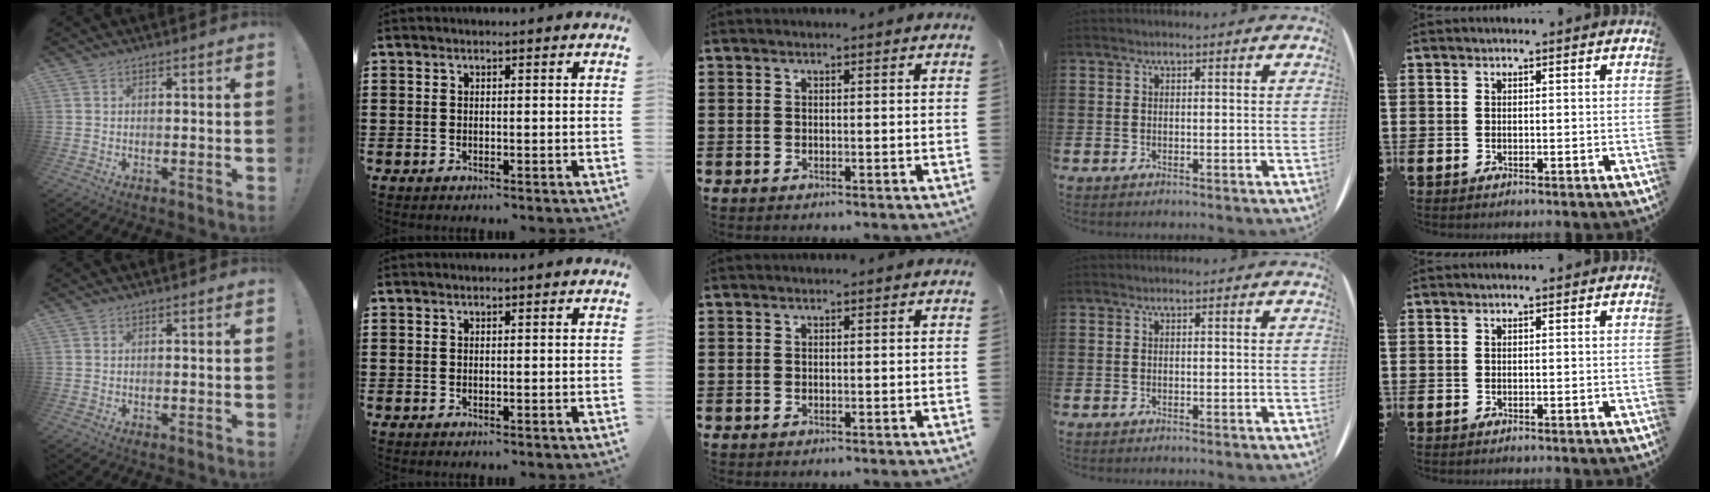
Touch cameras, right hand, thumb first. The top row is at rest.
{}